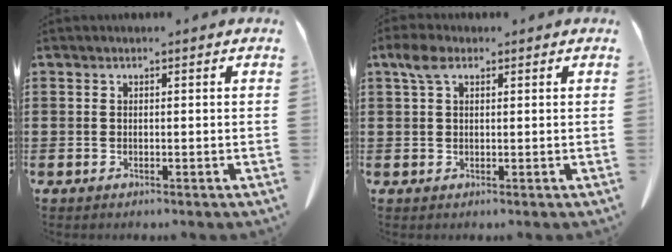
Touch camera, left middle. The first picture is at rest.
{"total": 3.2, "force": [1.5, 1.7, 2.3], "torque": [-0.053, 0.010, 0.025]}